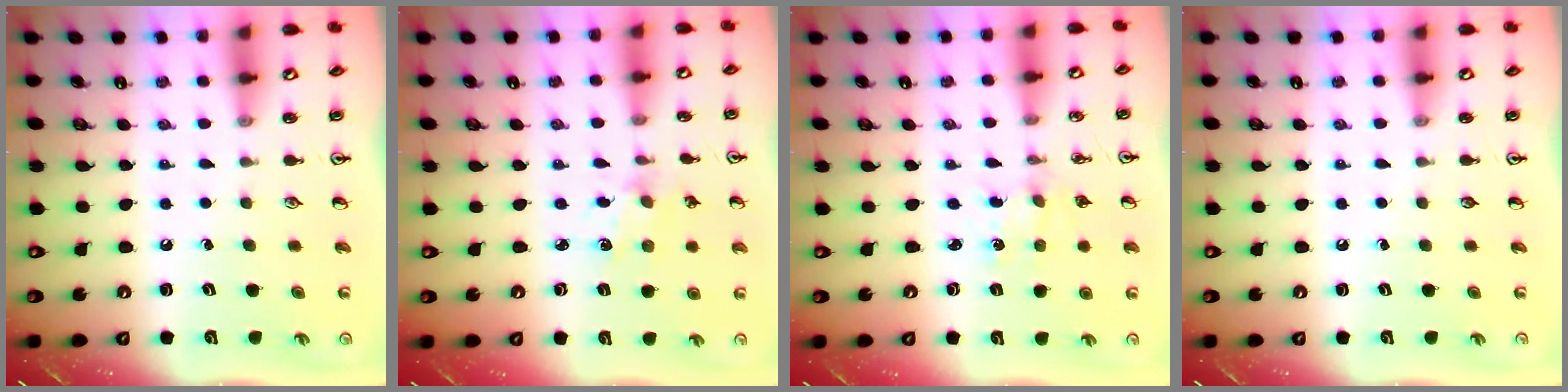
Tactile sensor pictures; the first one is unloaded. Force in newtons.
{"total": 1.9, "press": 1.8, "slide": 0.4}
{"total": 0.9, "press": 0.9, "slide": 0.2}
{"total": 0.0}